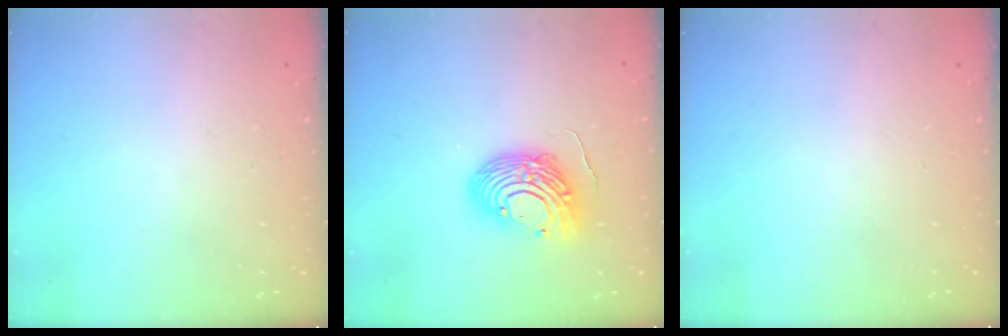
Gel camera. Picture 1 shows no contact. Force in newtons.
{"total": 12.9, "press": 12.9, "slide": 1.2}
{"total": 0.0}